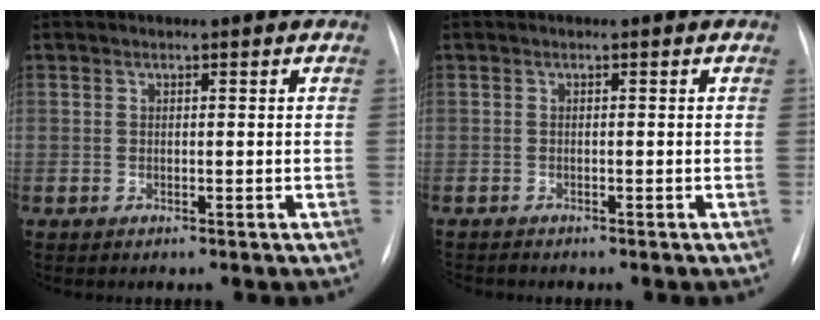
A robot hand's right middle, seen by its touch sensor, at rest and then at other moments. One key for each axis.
{"total": 0.9, "fx": -0.9, "fy": 0.1, "fz": 0.0, "tx": -0.001, "ty": -0.003, "tz": -0.015}